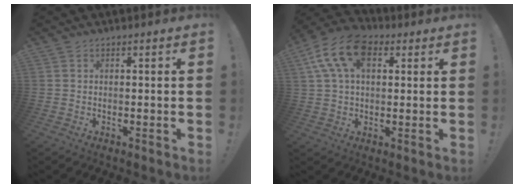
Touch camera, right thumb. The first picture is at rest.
{"total": 14.9, "force": [5.3, 9.1, 10.6], "torque": [-0.204, 0.001, 0.101]}